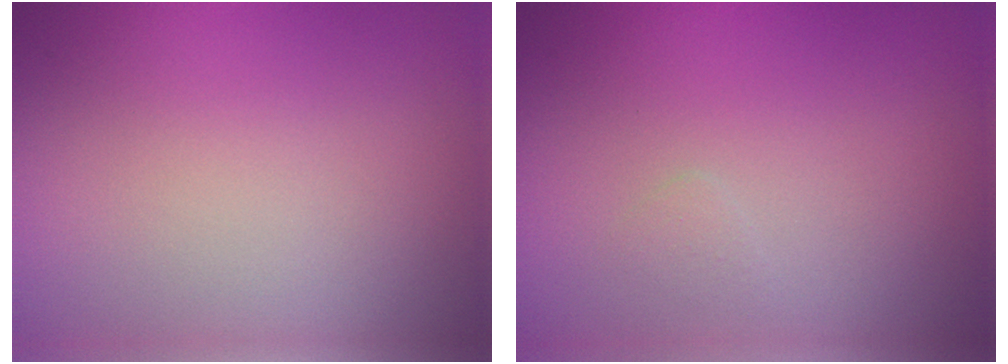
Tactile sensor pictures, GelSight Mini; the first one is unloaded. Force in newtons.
{"total": 0.6, "press": 0.6, "slide": 0.0}